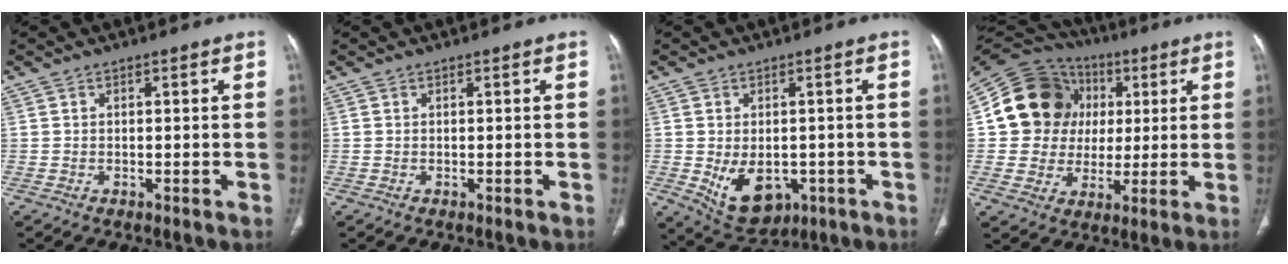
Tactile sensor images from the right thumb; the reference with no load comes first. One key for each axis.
{"total": 0.0}
{"total": 9.7, "fx": -2.6, "fy": 6.6, "fz": 6.6, "tx": -0.085, "ty": 0.000, "tz": -0.018}
{"total": 17.8, "fx": 3.4, "fy": 15.9, "fz": 7.3, "tx": -0.090, "ty": 0.024, "tz": 0.065}